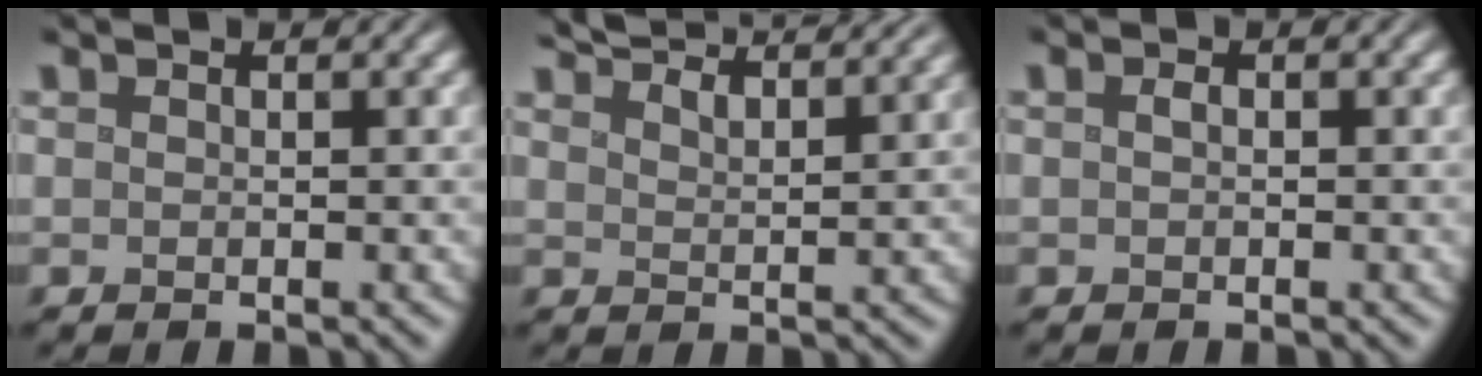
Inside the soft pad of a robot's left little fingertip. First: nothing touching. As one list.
[{"total": 6.9, "force": [6.1, 1.4, 2.8], "torque": [-0.034, 0.022, 0.071]}, {"total": 0.6, "force": [0.0, 0.3, 0.6], "torque": [-0.013, 0.003, 0.001]}]